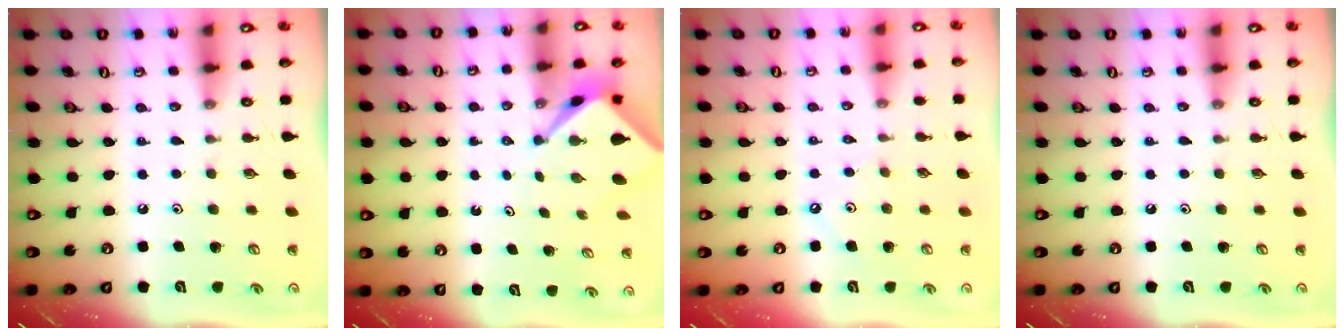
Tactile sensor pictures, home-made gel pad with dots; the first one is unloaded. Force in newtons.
{"total": 2.6, "press": 2.6, "slide": 0.2}
{"total": 2.8, "press": 2.7, "slide": 0.5}
{"total": 0.0}